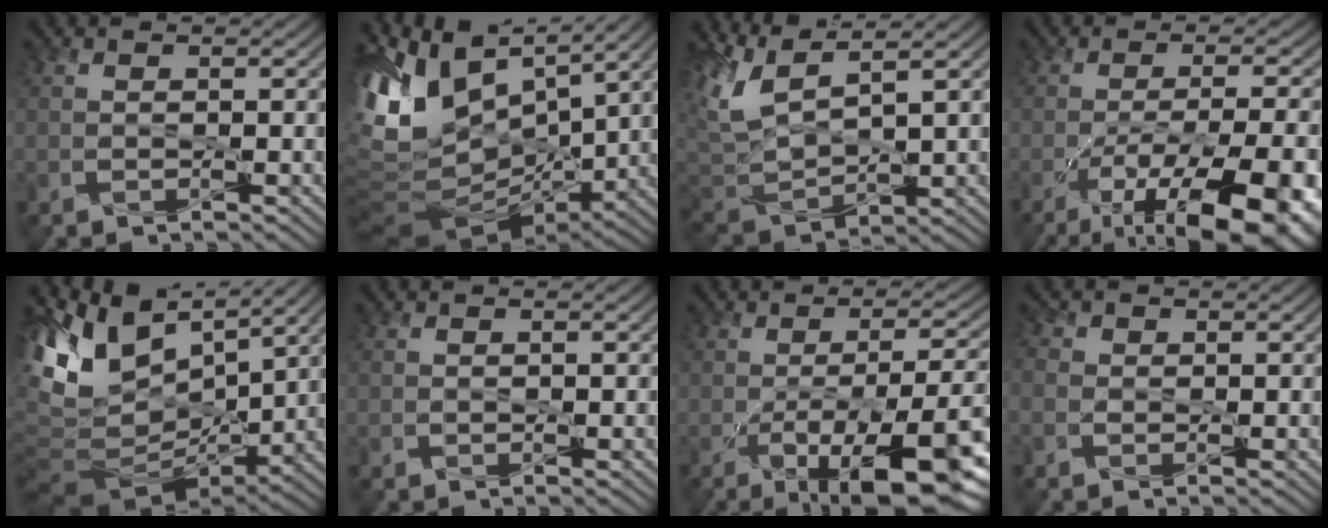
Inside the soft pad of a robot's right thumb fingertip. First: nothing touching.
{"total": 13.8, "force": [3.7, 7.6, 10.9], "torque": [-0.254, -0.003, 0.080]}
{"total": 7.9, "force": [3.5, 2.6, 6.6], "torque": [-0.172, 0.009, 0.068]}
{"total": 15.4, "force": [-8.8, 4.8, 11.7], "torque": [-0.182, -0.027, -0.119]}
{"total": 11.8, "force": [4.2, 7.4, 8.3], "torque": [-0.213, -0.004, 0.085]}
{"total": 0.0}
{"total": 12.8, "force": [-5.4, 4.0, 10.9], "torque": [-0.156, -0.018, -0.075]}
{"total": 1.6, "force": [-0.2, 1.3, 0.9], "torque": [-0.028, -0.001, -0.005]}